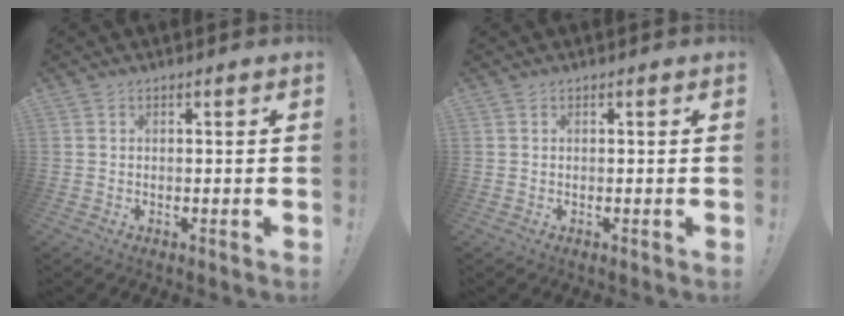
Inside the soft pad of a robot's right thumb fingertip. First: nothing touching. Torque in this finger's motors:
{"motor_torque": [0.00, 0.00, 0.01, -0.01, 0.00]}